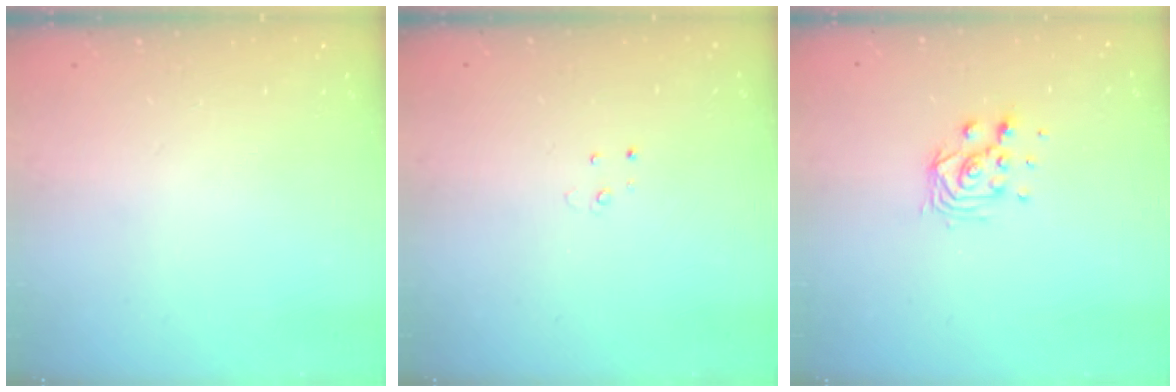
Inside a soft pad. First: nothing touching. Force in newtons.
{"total": 2.3, "press": 2.3, "slide": 0.2}
{"total": 8.3, "press": 8.3, "slide": 0.5}